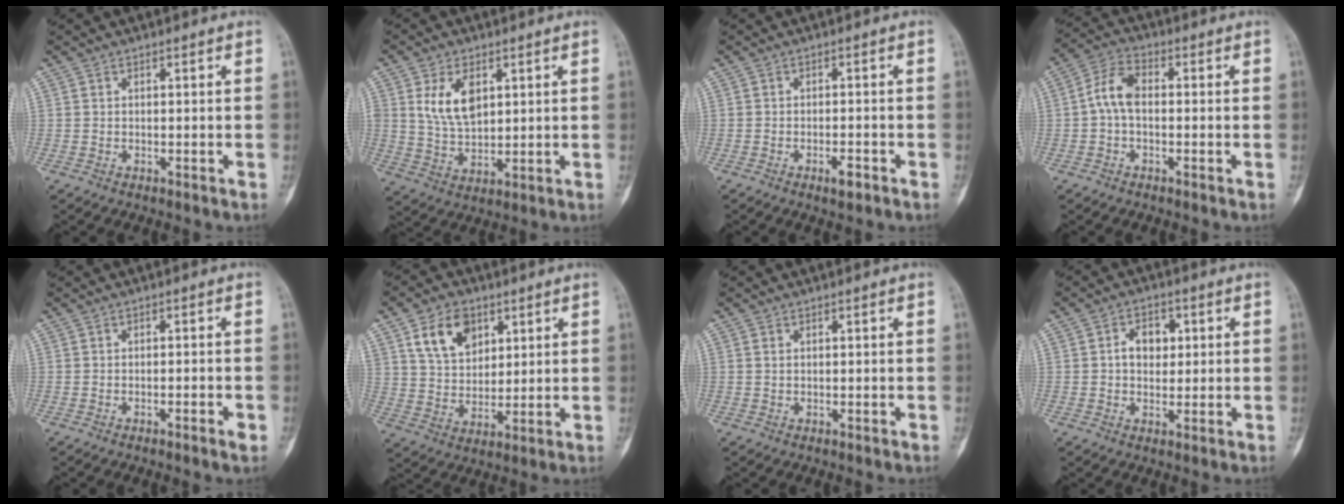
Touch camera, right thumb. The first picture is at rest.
{"total": 8.9, "force": [3.0, 5.4, 6.4], "torque": [-0.104, -0.013, 0.067]}
{"total": 2.5, "force": [-1.5, 0.8, 1.9], "torque": [-0.028, 0.007, -0.026]}
{"total": 6.2, "force": [-0.3, 3.7, 5.0], "torque": [-0.096, 0.020, -0.016]}
{"total": 1.8, "force": [-1.0, 0.2, 1.5], "torque": [-0.029, 0.005, -0.015]}
{"total": 10.9, "force": [5.2, 7.4, 6.0], "torque": [-0.078, -0.022, 0.100]}
{"total": 0.7, "force": [0.3, 0.5, 0.5], "torque": [-0.012, 0.003, 0.006]}
{"total": 5.4, "force": [0.9, 4.0, 3.5], "torque": [-0.032, 0.004, 0.011]}